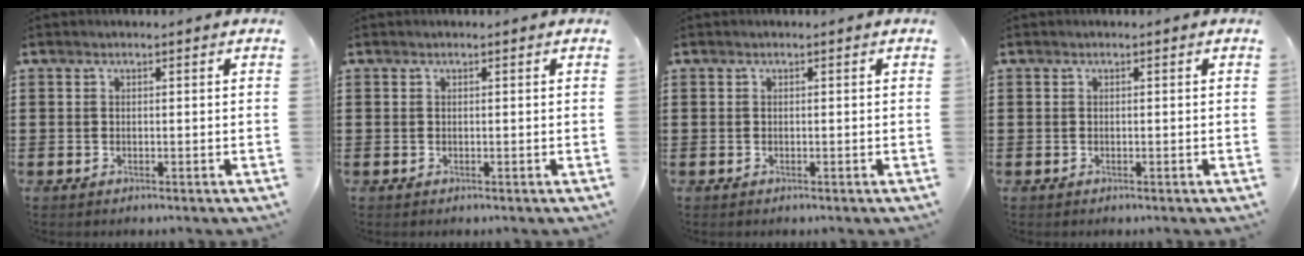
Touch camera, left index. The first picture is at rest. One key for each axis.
{"total": 0.0}
{"total": 0.0}
{"total": 0.0}